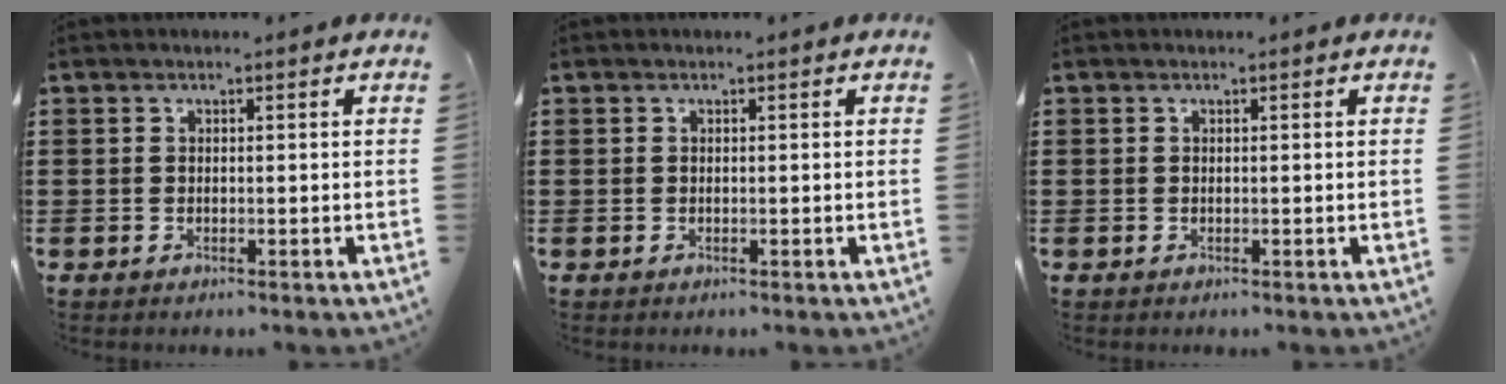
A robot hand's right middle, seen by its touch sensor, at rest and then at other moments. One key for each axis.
{"total": 0.0}
{"total": 0.0}